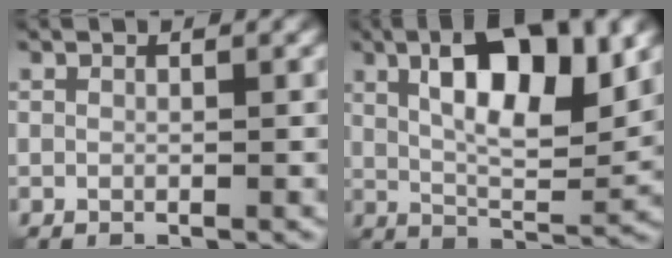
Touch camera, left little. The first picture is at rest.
{"total": 9.4, "force": [2.9, 3.5, 8.2], "torque": [-0.127, 0.003, 0.044]}